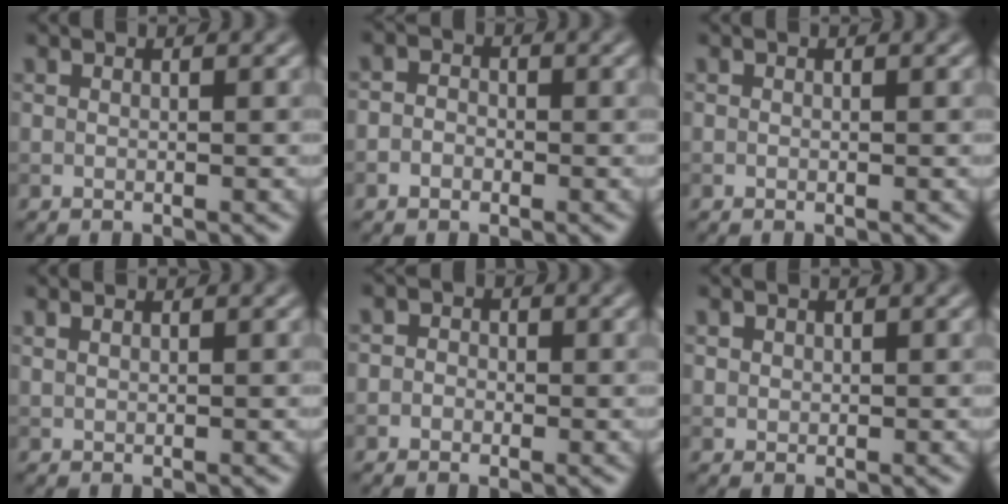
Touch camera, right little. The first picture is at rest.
{"total": 1.7, "force": [-0.6, 1.4, 0.7], "torque": [0.001, 0.002, -0.021]}
{"total": 0.0}
{"total": 0.7, "force": [0.6, 0.2, 0.4], "torque": [-0.010, 0.001, 0.009]}
{"total": 2.3, "force": [0.3, 2.1, 0.9], "torque": [0.013, 0.009, -0.029]}
{"total": 0.8, "force": [0.3, 0.7, 0.1], "torque": [0.004, -0.005, 0.009]}